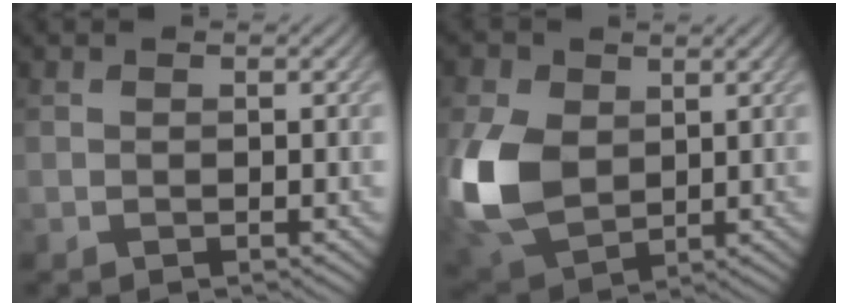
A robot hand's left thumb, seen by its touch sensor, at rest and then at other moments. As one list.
[{"total": 11.4, "force": [1.1, 8.2, 7.8], "torque": [-0.223, -0.003, 0.020]}]